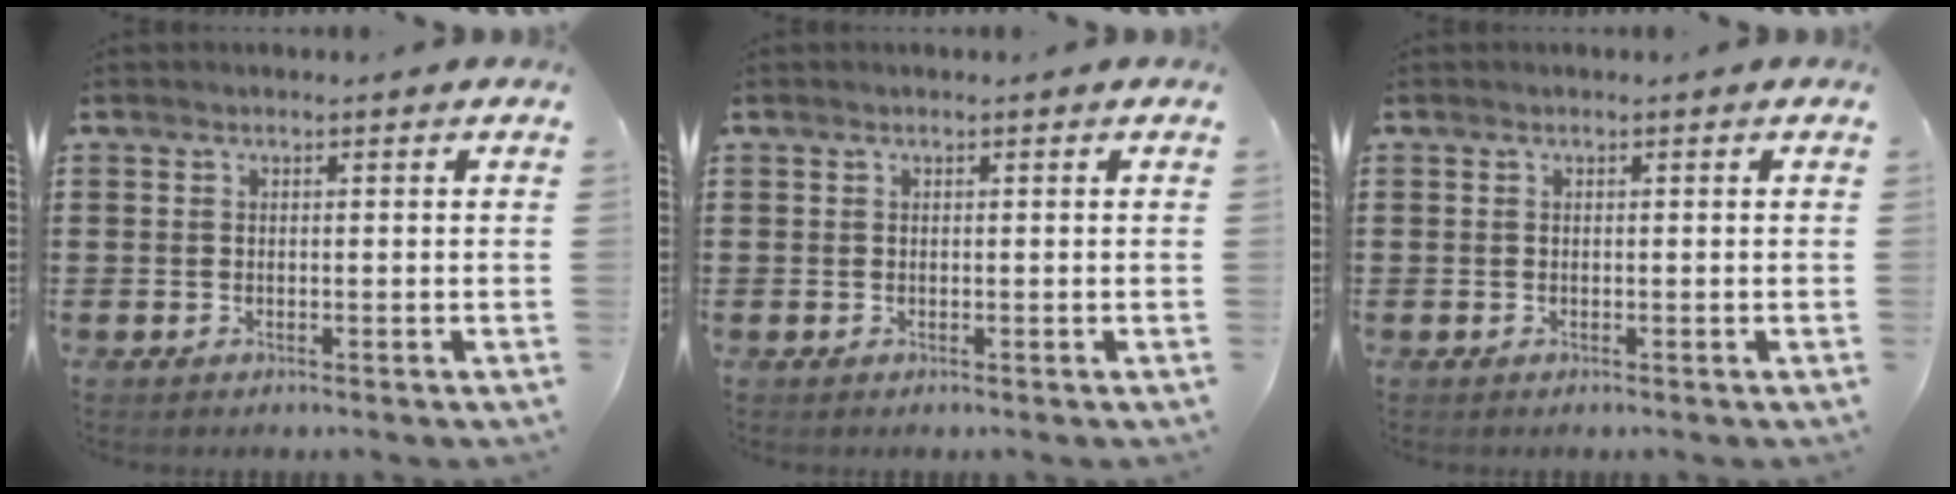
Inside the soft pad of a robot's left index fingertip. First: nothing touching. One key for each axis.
{"total": 0.0}
{"total": 0.0}